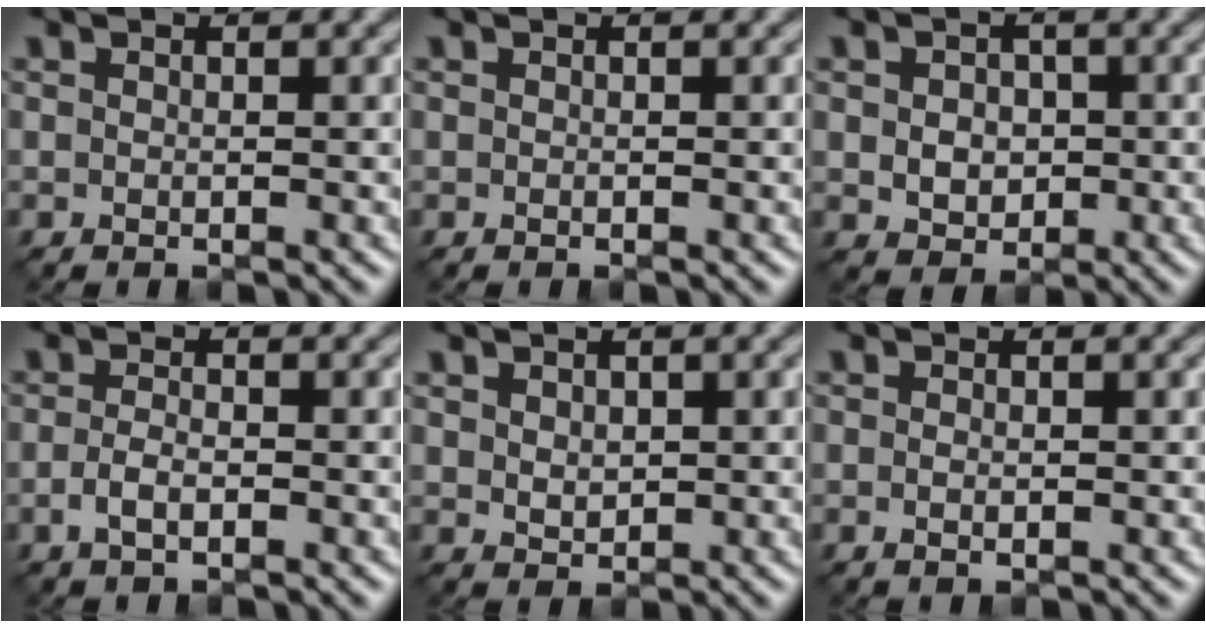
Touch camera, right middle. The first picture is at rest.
{"total": 0.0}
{"total": 3.6, "force": [-0.1, 3.0, 2.1], "torque": [-0.025, -0.002, -0.005]}
{"total": 1.9, "force": [-0.7, 0.9, 1.5], "torque": [-0.033, -0.002, -0.016]}
{"total": 1.5, "force": [0.5, 1.1, 0.8], "torque": [-0.015, -0.003, 0.014]}
{"total": 0.9, "force": [-0.1, 0.5, 0.8], "torque": [-0.018, -0.003, -0.002]}